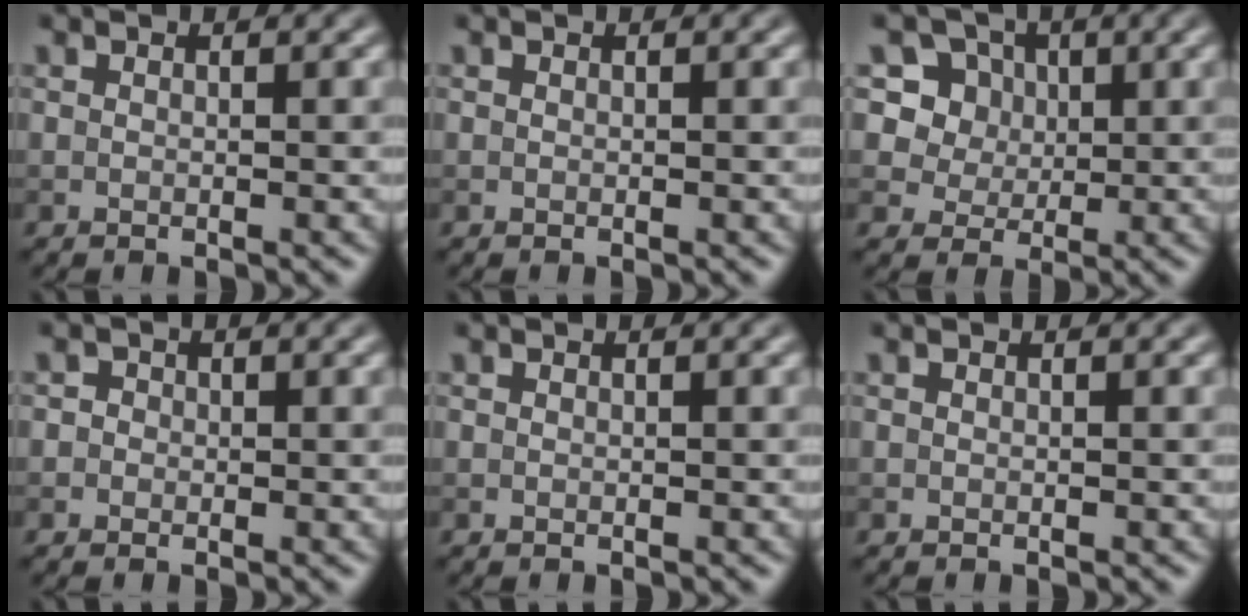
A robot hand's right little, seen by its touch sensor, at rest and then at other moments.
{"total": 0.0}
{"total": 8.7, "force": [3.8, 7.0, 3.4], "torque": [-0.071, 0.013, 0.056]}
{"total": 1.3, "force": [0.3, 1.2, 0.4], "torque": [0.009, -0.001, -0.007]}
{"total": 0.0}
{"total": 0.0}